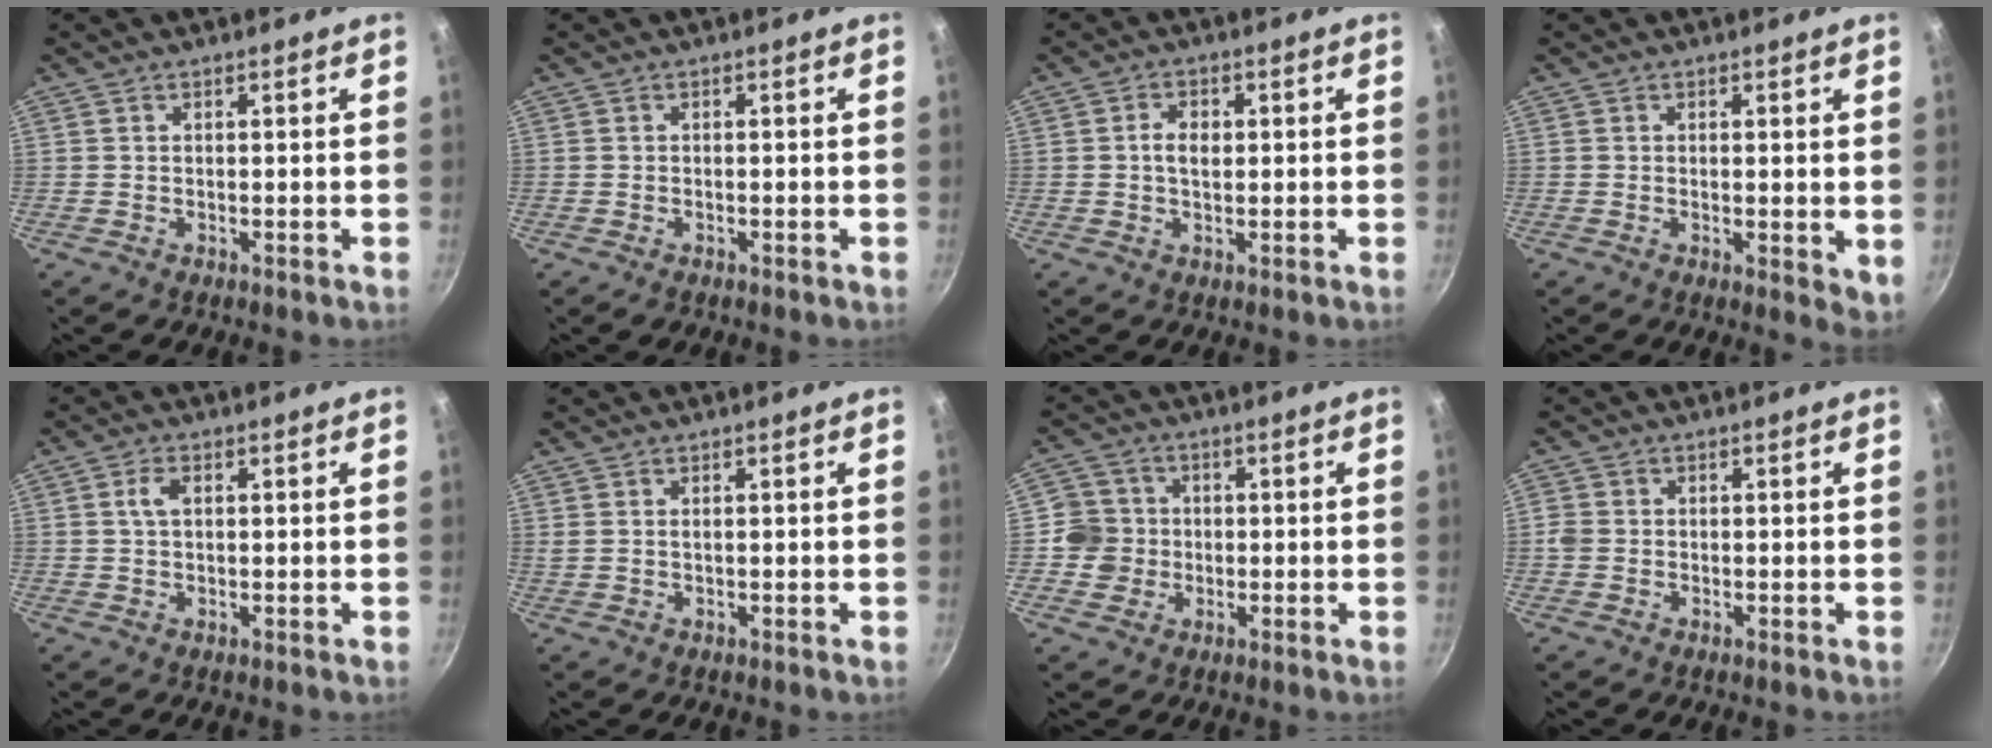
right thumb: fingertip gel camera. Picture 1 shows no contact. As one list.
[{"total": 1.1, "force": [-0.6, 0.7, 0.6], "torque": [-0.009, 0.005, -0.008]}, {"total": 3.5, "force": [0.3, 2.3, 2.6], "torque": [-0.041, 0.005, 0.004]}, {"total": 4.3, "force": [-0.1, 1.4, 4.0], "torque": [-0.055, -0.014, 0.000]}, {"total": 2.8, "force": [0.6, 1.7, 2.2], "torque": [-0.045, 0.005, 0.012]}, {"total": 0.8, "force": [0.4, 0.4, 0.6], "torque": [-0.017, 0.006, 0.011]}, {"total": 6.3, "force": [-0.6, 6.2, 0.9], "torque": [0.011, 0.012, -0.018]}, {"total": 1.9, "force": [-0.2, 1.6, 0.9], "torque": [-0.017, 0.002, -0.006]}]